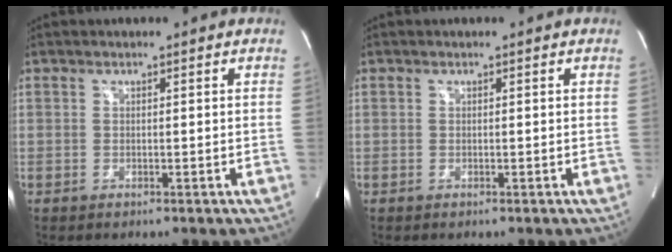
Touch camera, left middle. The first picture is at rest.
{"total": 0.0}